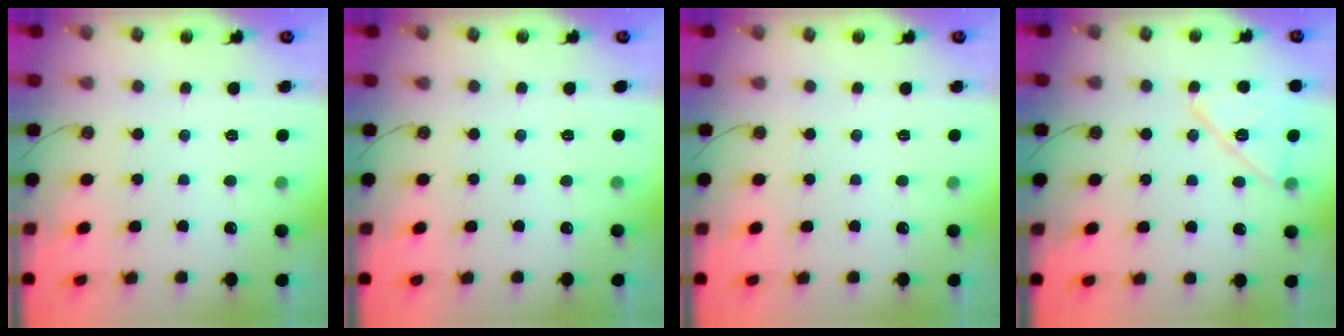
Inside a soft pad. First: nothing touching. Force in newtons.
{"total": 0.0}
{"total": 0.0}
{"total": 13.1, "press": 13.1, "slide": 0.6}